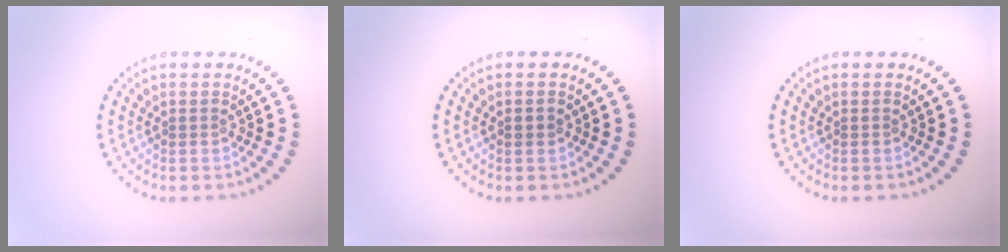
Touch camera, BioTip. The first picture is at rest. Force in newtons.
{"total": 0.7, "press": 0.7, "slide": 0.1}
{"total": 0.0}